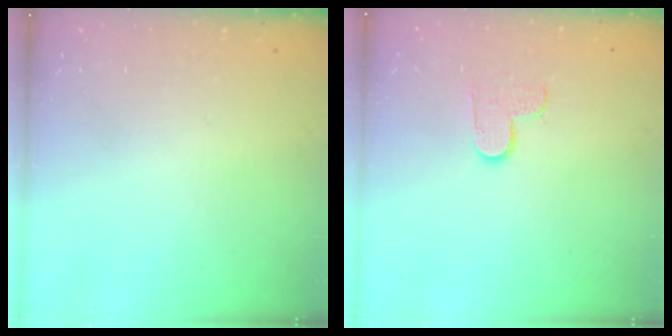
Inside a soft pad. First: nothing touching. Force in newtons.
{"total": 5.5, "press": 5.5, "slide": 0.4}